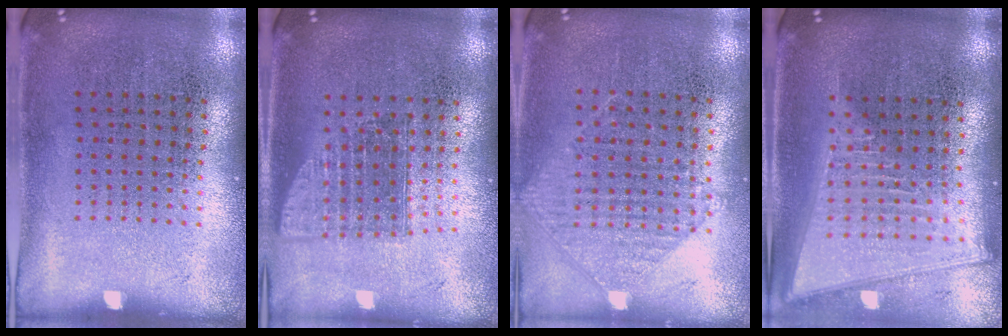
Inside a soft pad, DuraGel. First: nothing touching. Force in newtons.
{"total": 1.5, "press": 1.1, "slide": 0.9}
{"total": 0.8, "press": 0.7, "slide": 0.2}
{"total": 2.2, "press": 1.8, "slide": 1.2}